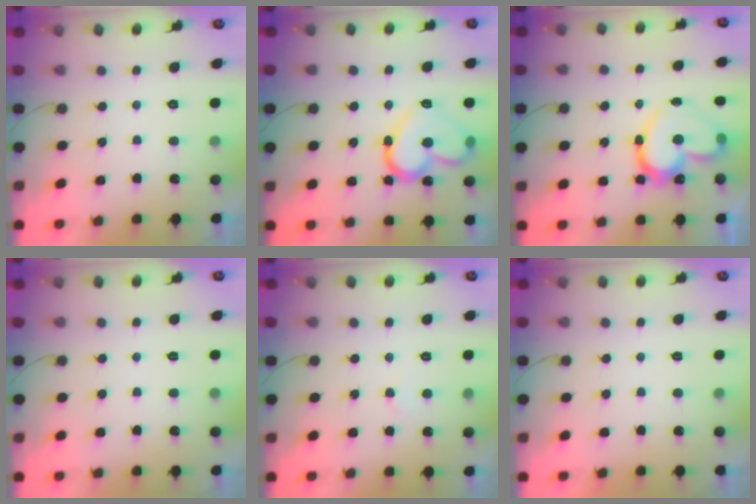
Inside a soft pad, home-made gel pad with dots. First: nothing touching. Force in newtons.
{"total": 15.5, "press": 15.4, "slide": 1.6}
{"total": 18.1, "press": 18.1, "slide": 1.5}
{"total": 0.0}
{"total": 2.4, "press": 2.4, "slide": 0.2}
{"total": 1.8, "press": 1.8, "slide": 0.0}